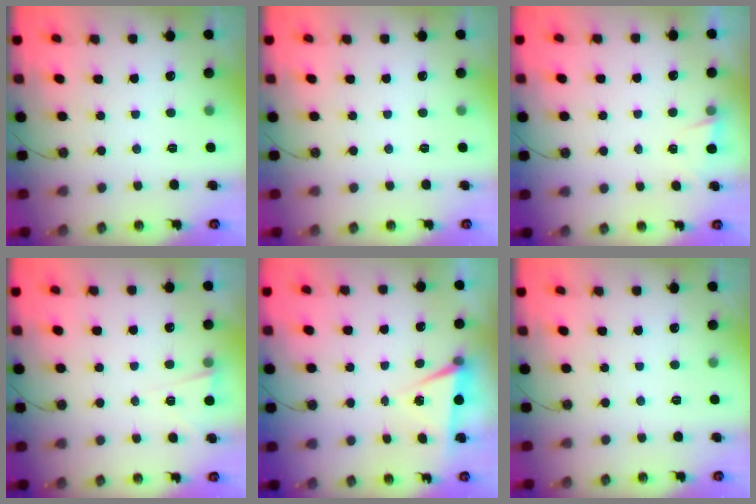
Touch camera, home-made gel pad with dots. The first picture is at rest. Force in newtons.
{"total": 0.0}
{"total": 1.5, "press": 0.9, "slide": 1.2}
{"total": 3.0, "press": 2.8, "slide": 1.0}
{"total": 4.9, "press": 2.2, "slide": 4.4}
{"total": 0.0}